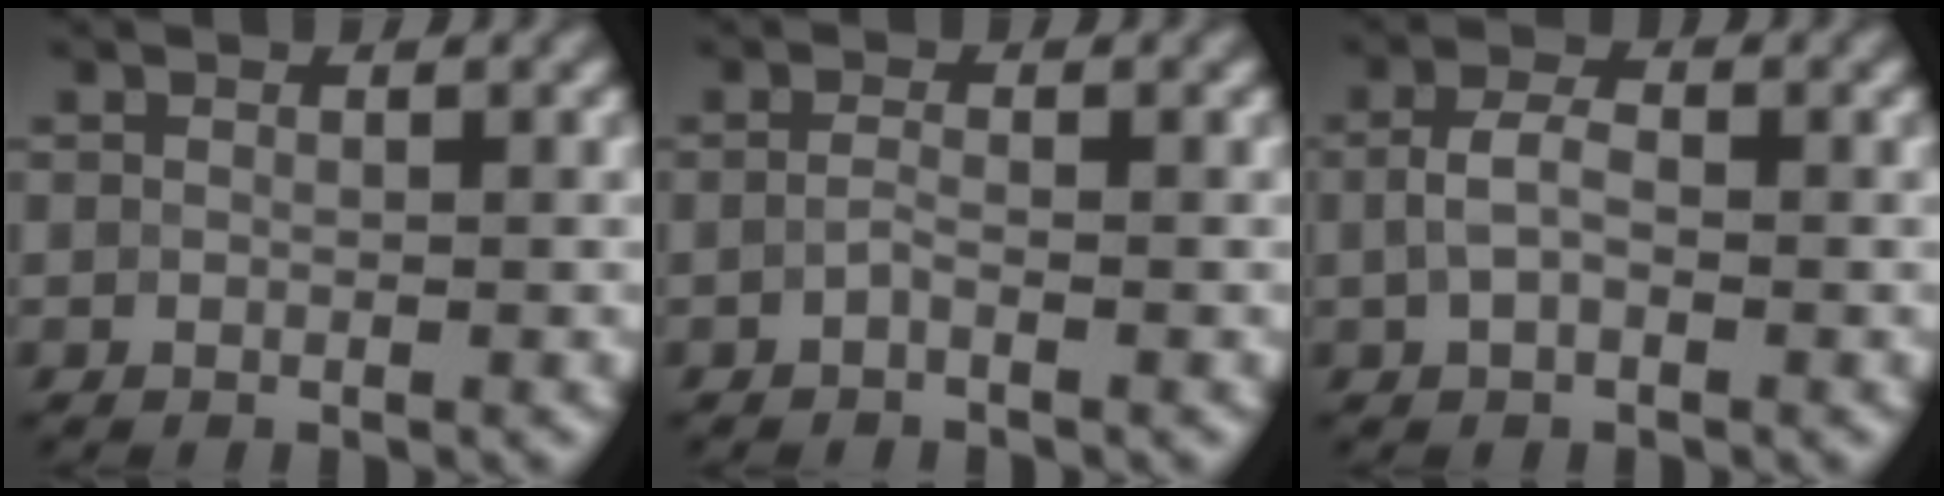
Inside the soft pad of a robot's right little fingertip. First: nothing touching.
{"total": 0.8, "force": [-0.5, 0.1, 0.6], "torque": [-0.015, -0.002, -0.011]}
{"total": 2.4, "force": [-0.1, 1.4, 1.9], "torque": [-0.044, 0.006, -0.006]}